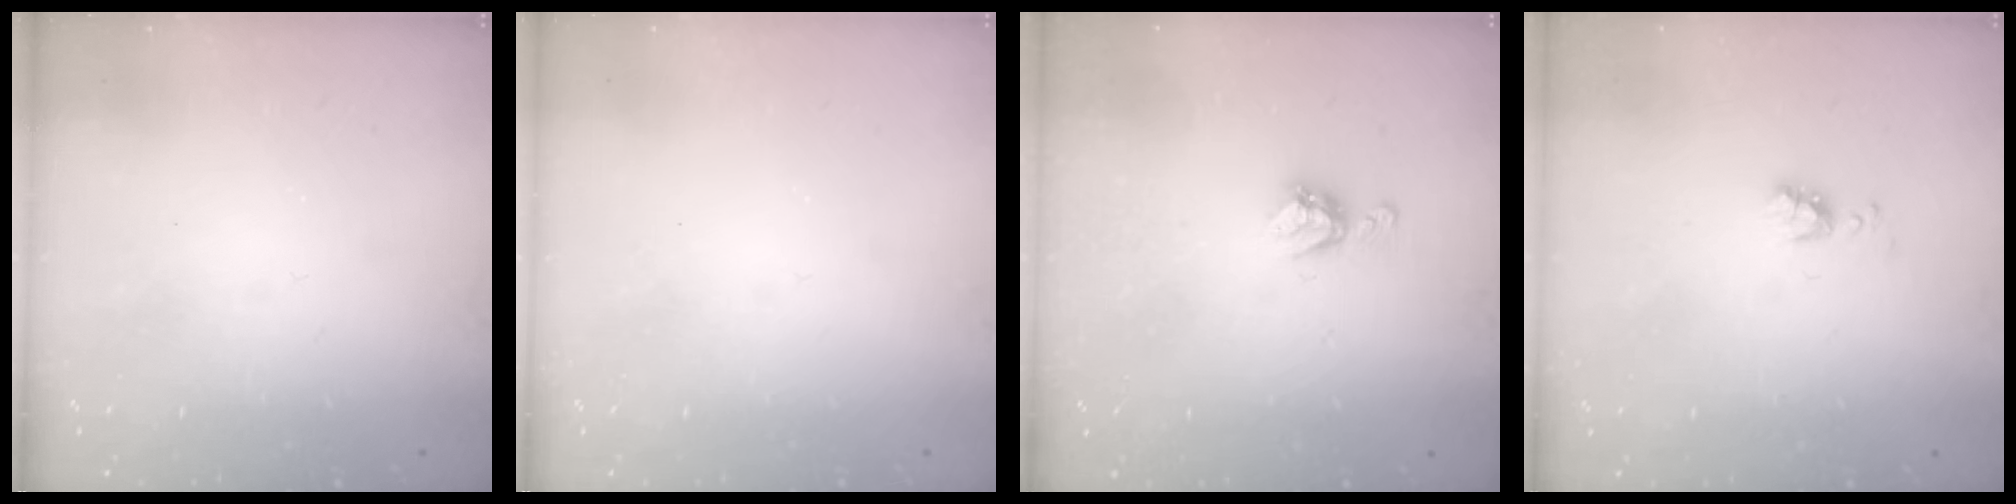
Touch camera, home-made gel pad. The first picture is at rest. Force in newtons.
{"total": 0.0}
{"total": 5.7, "press": 5.7, "slide": 0.5}
{"total": 4.3, "press": 4.2, "slide": 0.7}